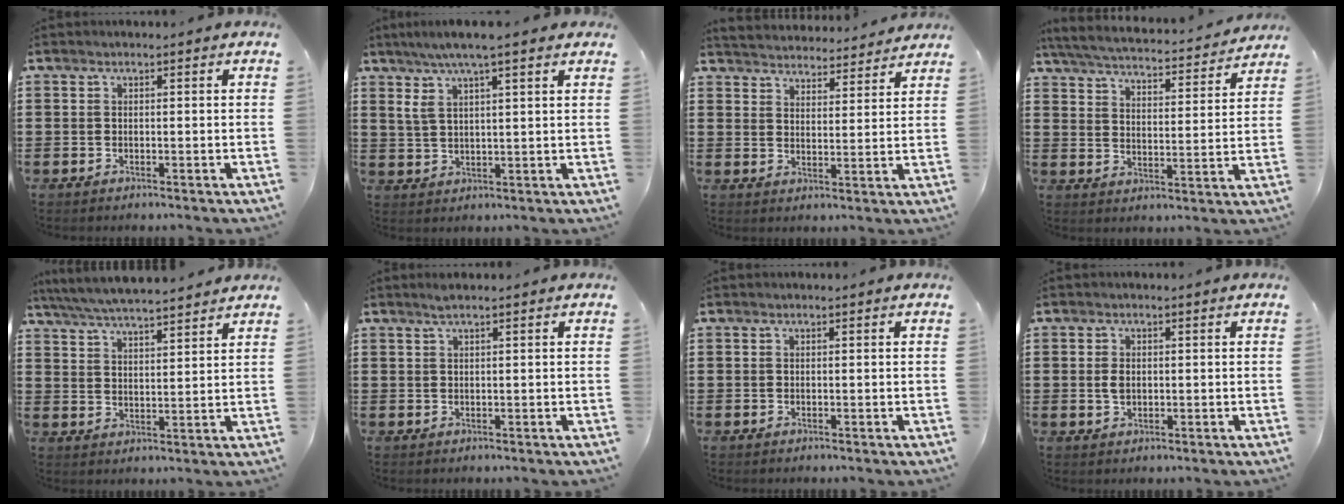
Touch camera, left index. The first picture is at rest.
{"total": 5.9, "force": [4.0, 0.8, 4.2], "torque": [-0.090, -0.004, 0.070]}
{"total": 3.8, "force": [3.8, 0.0, -0.4], "torque": [-0.012, -0.027, 0.064]}
{"total": 4.1, "force": [4.0, -0.2, 0.9], "torque": [-0.042, -0.033, 0.062]}
{"total": 5.5, "force": [5.3, 0.0, 1.5], "torque": [-0.051, -0.024, 0.093]}
{"total": 1.2, "force": [0.8, -0.1, 0.9], "torque": [-0.018, 0.001, 0.014]}
{"total": 0.0}
{"total": 1.9, "force": [0.0, 1.3, 1.4], "torque": [-0.032, 0.005, 0.000]}